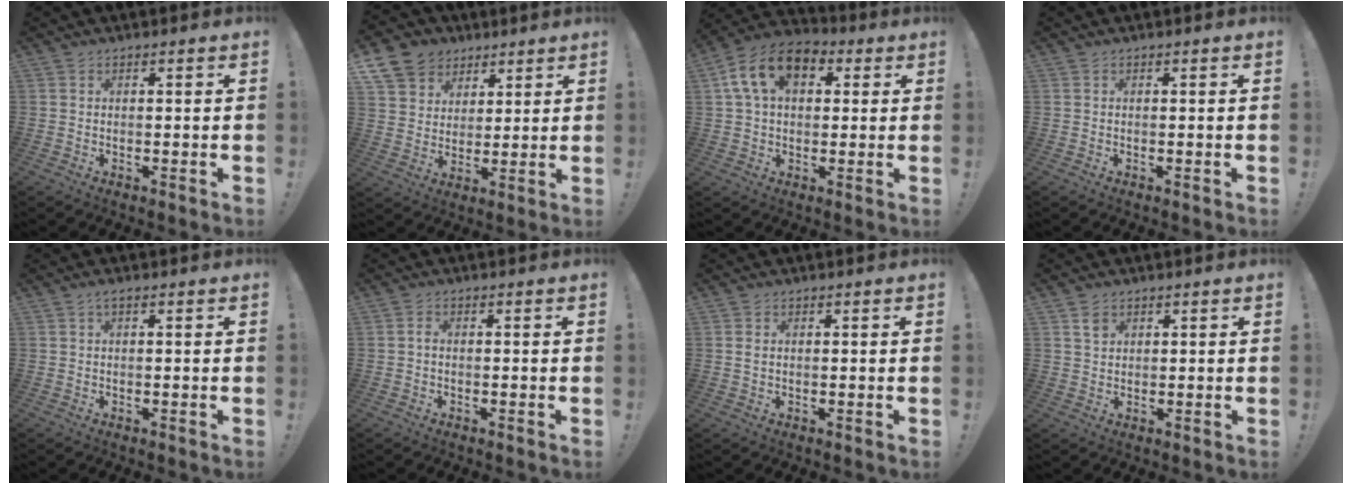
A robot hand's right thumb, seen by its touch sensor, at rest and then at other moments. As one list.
[{"total": 11.0, "force": [6.0, 8.8, 2.8], "torque": [-0.039, -0.040, 0.122]}, {"total": 14.5, "force": [5.0, 9.2, 10.0], "torque": [-0.174, -0.001, 0.091]}, {"total": 0.0}, {"total": 1.1, "force": [0.2, 0.1, 1.1], "torque": [-0.016, -0.001, 0.002]}, {"total": 1.1, "force": [-0.5, 0.7, 0.6], "torque": [-0.018, 0.007, -0.009]}, {"total": 1.3, "force": [0.3, 0.8, 0.9], "torque": [-0.016, 0.003, 0.004]}, {"total": 3.4, "force": [1.8, 2.7, 0.7], "torque": [0.005, -0.011, 0.030]}]